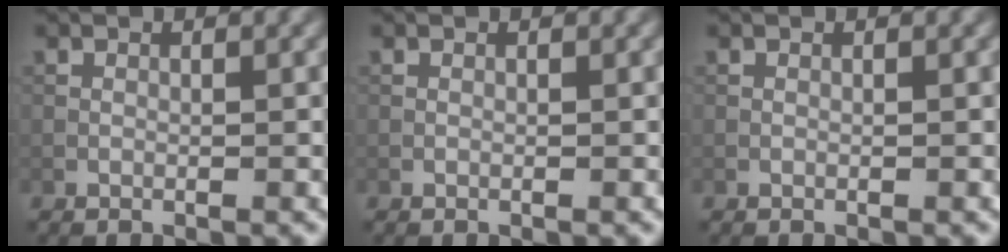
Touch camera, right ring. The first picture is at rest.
{"total": 0.0}
{"total": 0.0}